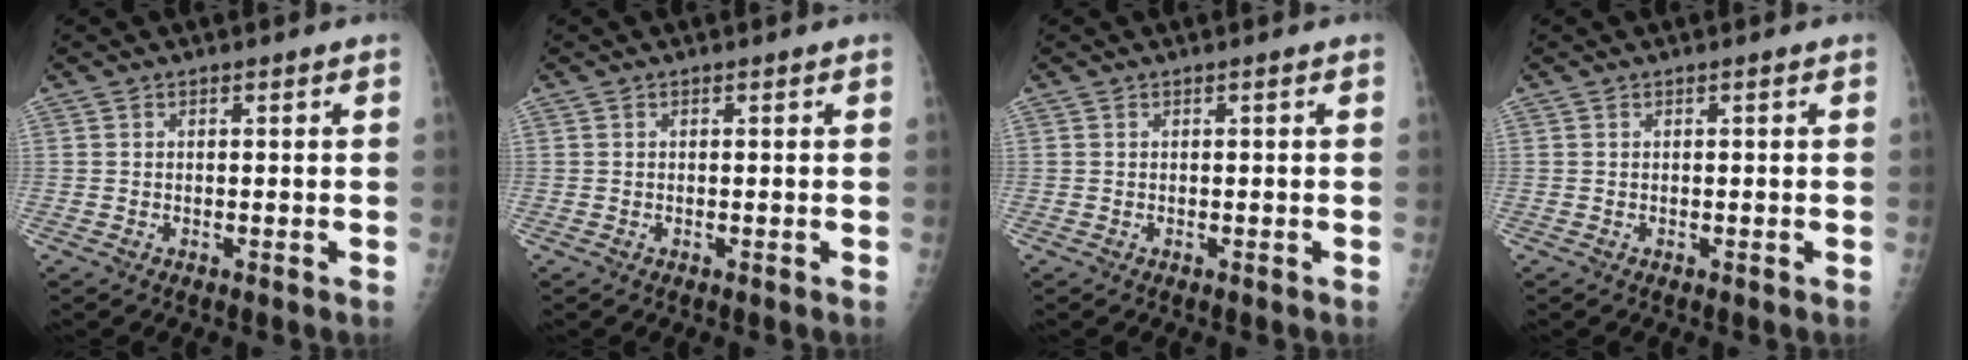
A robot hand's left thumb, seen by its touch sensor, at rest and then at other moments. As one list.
[{"total": 0.0}, {"total": 0.0}, {"total": 0.0}]